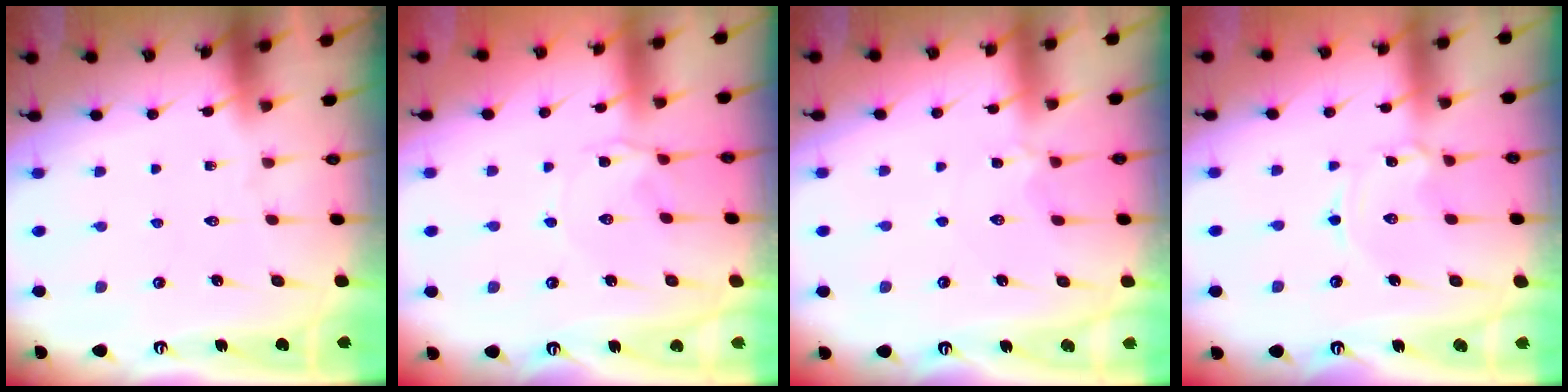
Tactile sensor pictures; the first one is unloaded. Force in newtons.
{"total": 2.7, "press": 2.6, "slide": 0.4}
{"total": 3.3, "press": 3.3, "slide": 0.5}
{"total": 1.7, "press": 1.7, "slide": 0.1}